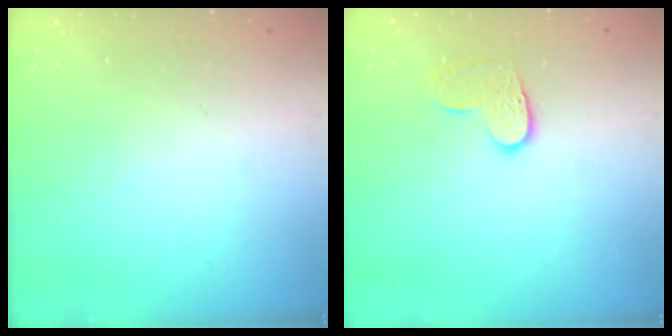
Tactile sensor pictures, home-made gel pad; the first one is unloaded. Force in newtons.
{"total": 6.4, "press": 6.4, "slide": 0.4}